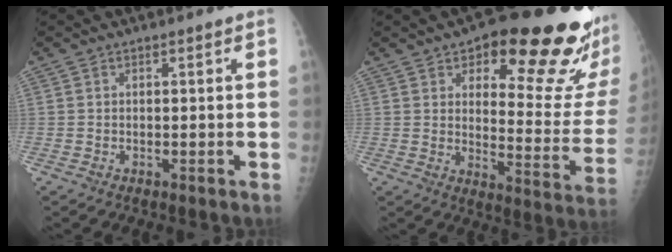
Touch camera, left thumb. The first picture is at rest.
{"total": 23.8, "force": [14.2, 7.5, 17.6], "torque": [-0.184, -0.076, 0.189]}